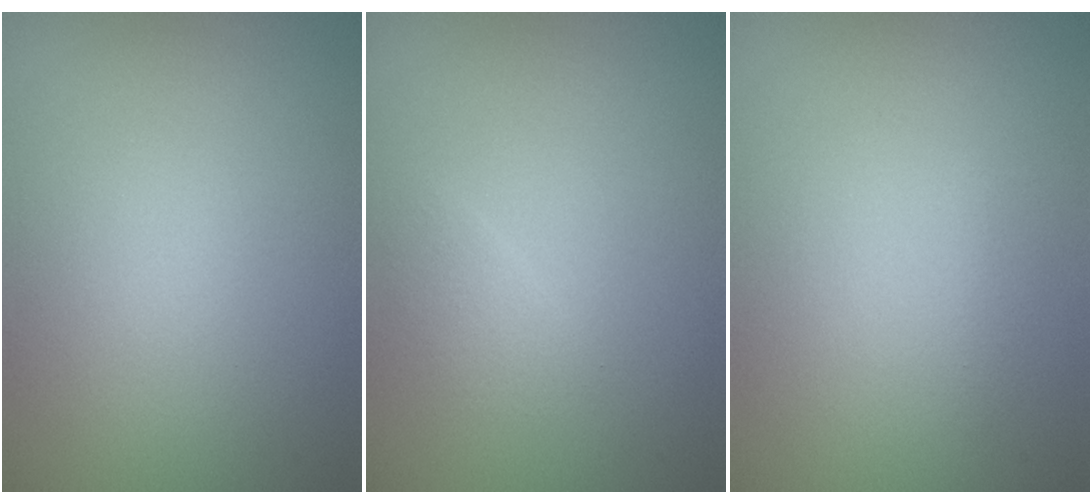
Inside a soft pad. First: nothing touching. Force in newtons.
{"total": 1.0, "press": 1.0, "slide": 0.1}
{"total": 0.6, "press": 0.6, "slide": 0.1}